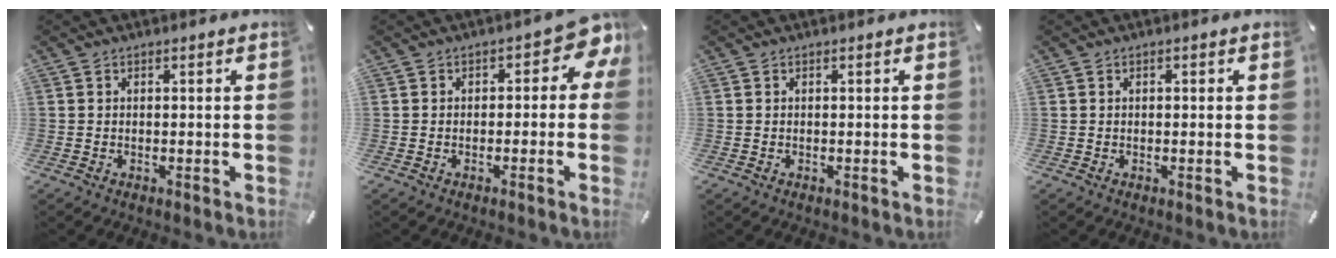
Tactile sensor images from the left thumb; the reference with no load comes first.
{"total": 5.2, "force": [1.1, 3.2, 4.0], "torque": [-0.049, -0.004, 0.012]}
{"total": 0.0}
{"total": 0.6, "force": [0.0, 0.3, 0.5], "torque": [-0.010, 0.002, 0.000]}